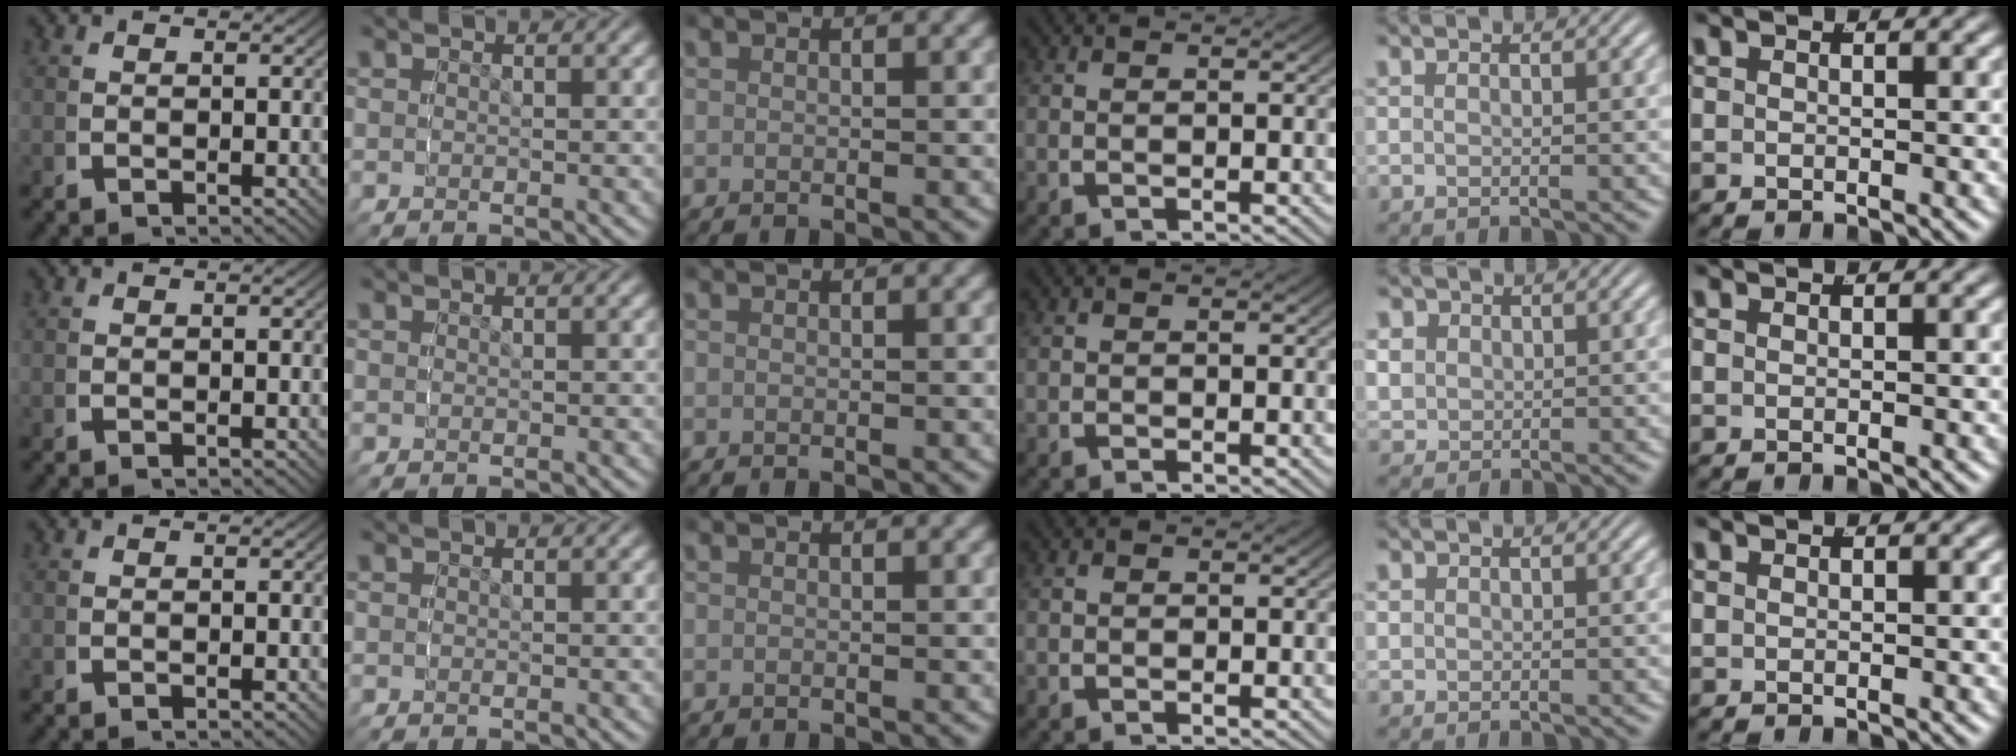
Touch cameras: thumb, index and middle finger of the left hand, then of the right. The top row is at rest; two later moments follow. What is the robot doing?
{"motion": "grasp_and_lifting", "object": "cloth"}